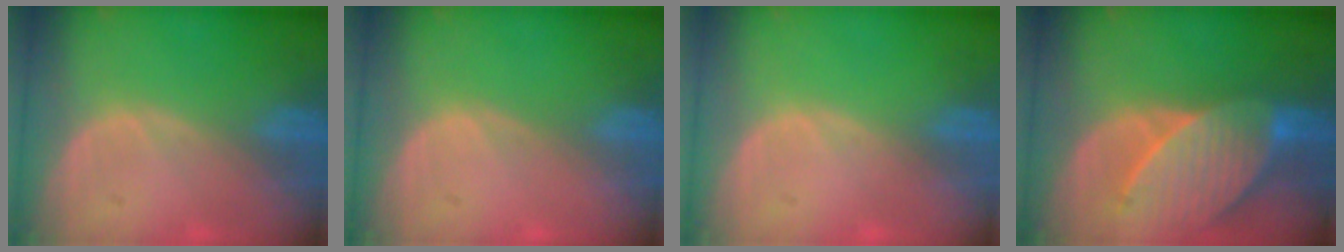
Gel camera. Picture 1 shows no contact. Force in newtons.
{"total": 0.0}
{"total": 0.0}
{"total": 9.6, "press": 8.7, "slide": 3.9}